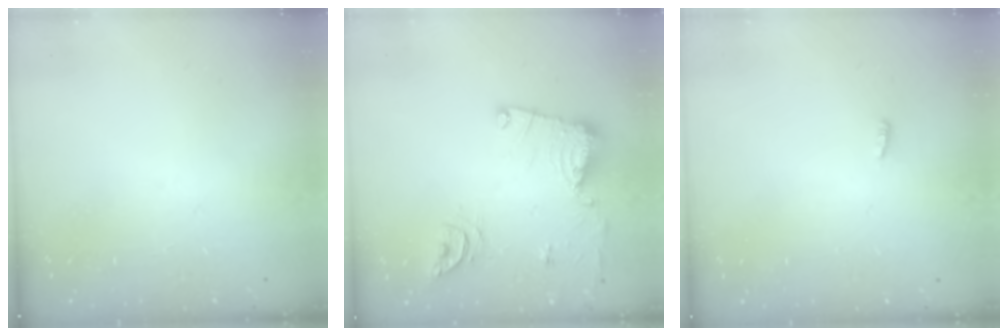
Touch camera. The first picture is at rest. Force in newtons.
{"total": 14.2, "press": 14.2, "slide": 1.4}
{"total": 2.8, "press": 2.7, "slide": 0.8}